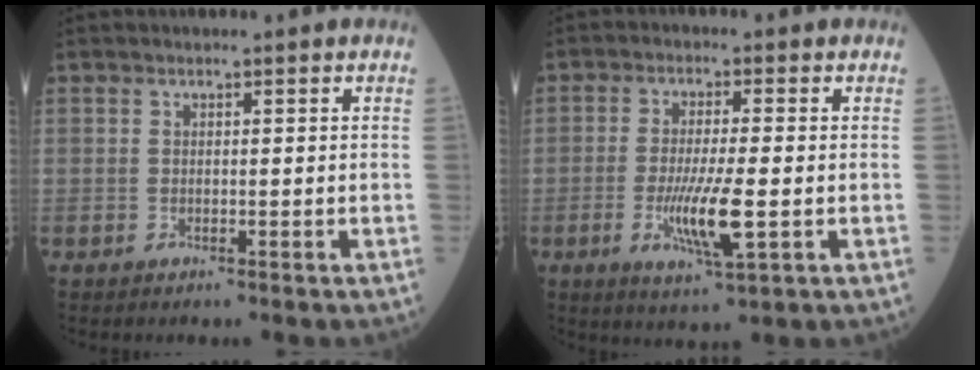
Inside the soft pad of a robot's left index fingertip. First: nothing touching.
{"total": 7.7, "force": [-1.8, 0.8, 7.4], "torque": [-0.145, -0.017, -0.032]}